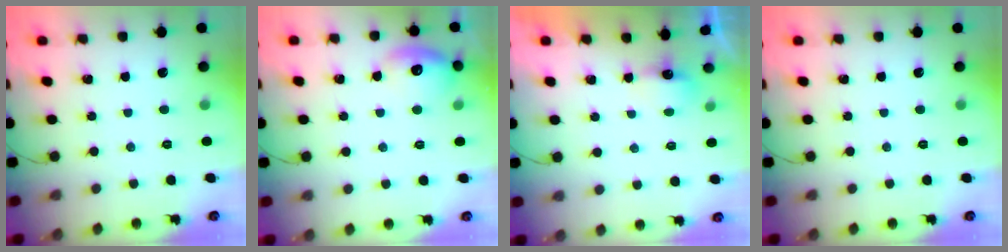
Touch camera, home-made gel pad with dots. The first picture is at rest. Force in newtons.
{"total": 11.7, "press": 11.6, "slide": 1.2}
{"total": 3.7, "press": 3.5, "slide": 1.1}
{"total": 0.0}